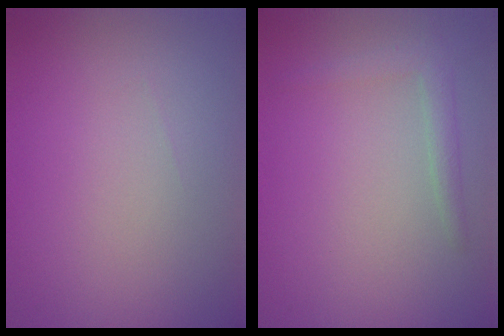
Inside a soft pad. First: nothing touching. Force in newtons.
{"total": 1.8, "press": 1.8, "slide": 0.2}